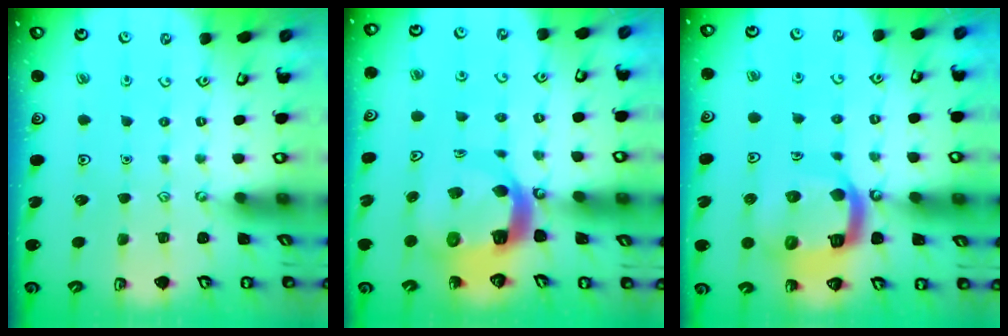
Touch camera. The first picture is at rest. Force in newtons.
{"total": 10.2, "press": 10.1, "slide": 1.3}
{"total": 15.8, "press": 15.7, "slide": 1.9}